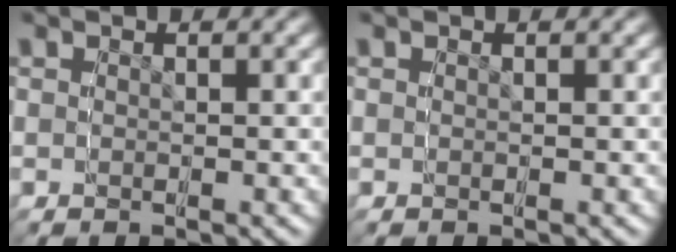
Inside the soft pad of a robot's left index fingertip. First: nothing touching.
{"total": 0.0}